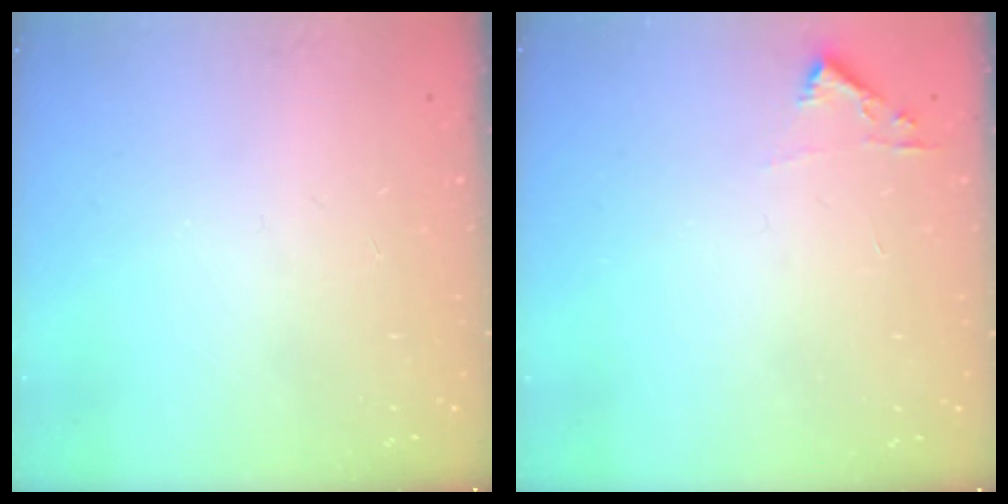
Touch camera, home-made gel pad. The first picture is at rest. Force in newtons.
{"total": 3.3, "press": 3.3, "slide": 0.4}